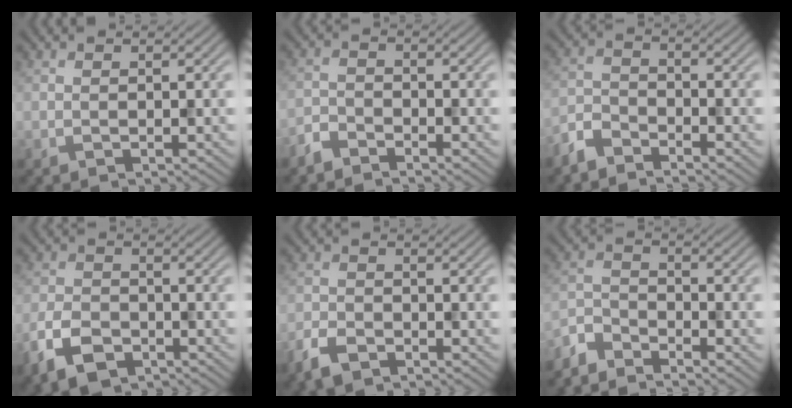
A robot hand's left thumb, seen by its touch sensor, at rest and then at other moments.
{"total": 2.6, "force": [-2.4, 0.8, 0.7], "torque": [-0.015, -0.004, -0.060]}
{"total": 4.0, "force": [-3.5, 1.3, 1.4], "torque": [-0.032, -0.006, -0.087]}
{"total": 5.9, "force": [-3.5, 3.5, 3.2], "torque": [-0.073, -0.006, -0.075]}
{"total": 3.6, "force": [-2.6, 1.8, 1.7], "torque": [-0.039, -0.008, -0.061]}
{"total": 4.3, "force": [-4.0, 1.3, 1.2], "torque": [-0.030, -0.008, -0.097]}